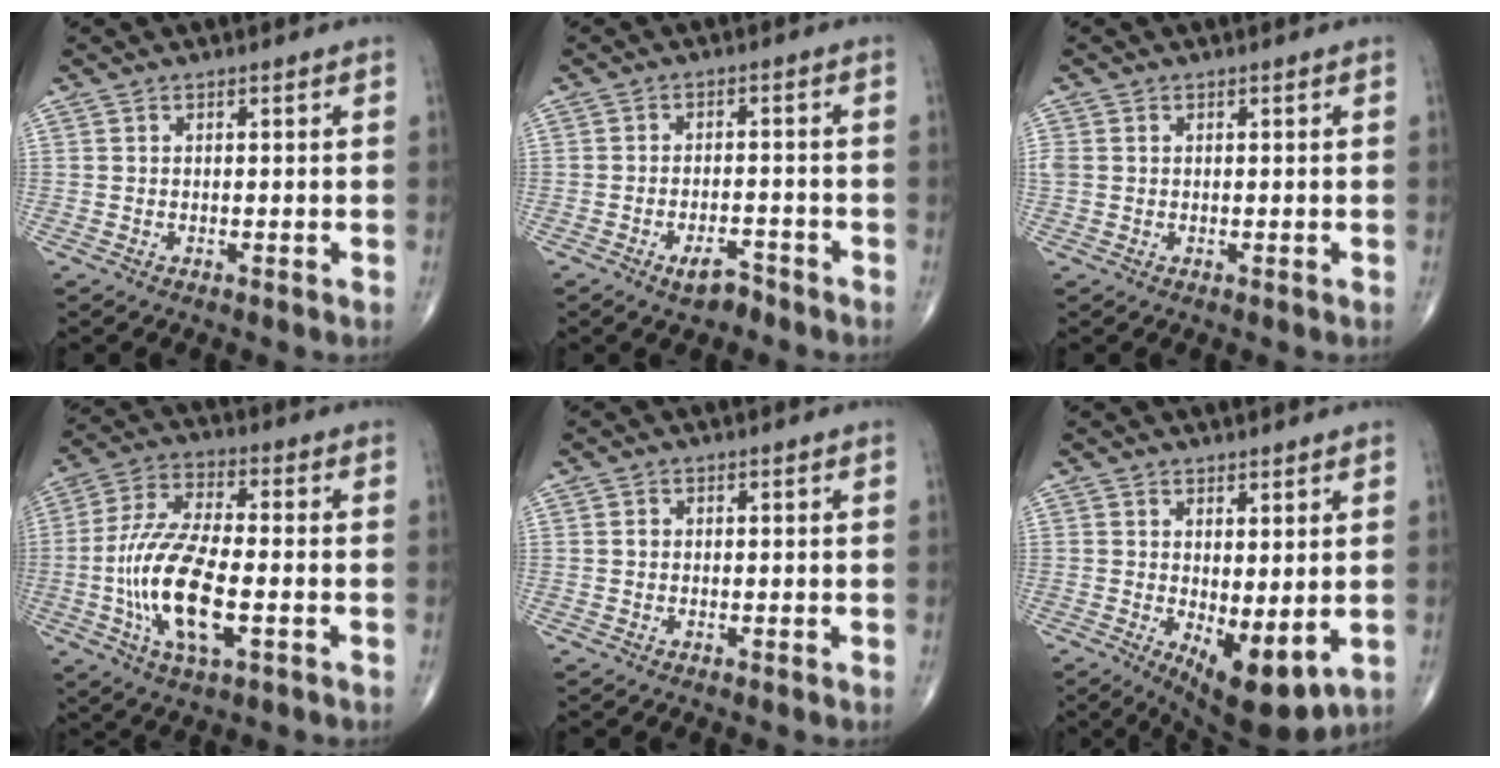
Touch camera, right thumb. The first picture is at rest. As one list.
[{"total": 4.2, "force": [-3.0, 1.8, 2.4], "torque": [-0.033, 0.017, -0.047]}, {"total": 1.9, "force": [0.1, 1.6, 1.0], "torque": [-0.035, 0.008, 0.007]}, {"total": 16.1, "force": [-3.6, 6.0, 14.4], "torque": [-0.298, 0.015, -0.068]}, {"total": 0.7, "force": [0.0, 0.7, 0.3], "torque": [-0.002, 0.002, -0.002]}, {"total": 9.4, "force": [-1.5, 3.9, 8.5], "torque": [-0.118, -0.023, -0.006]}]